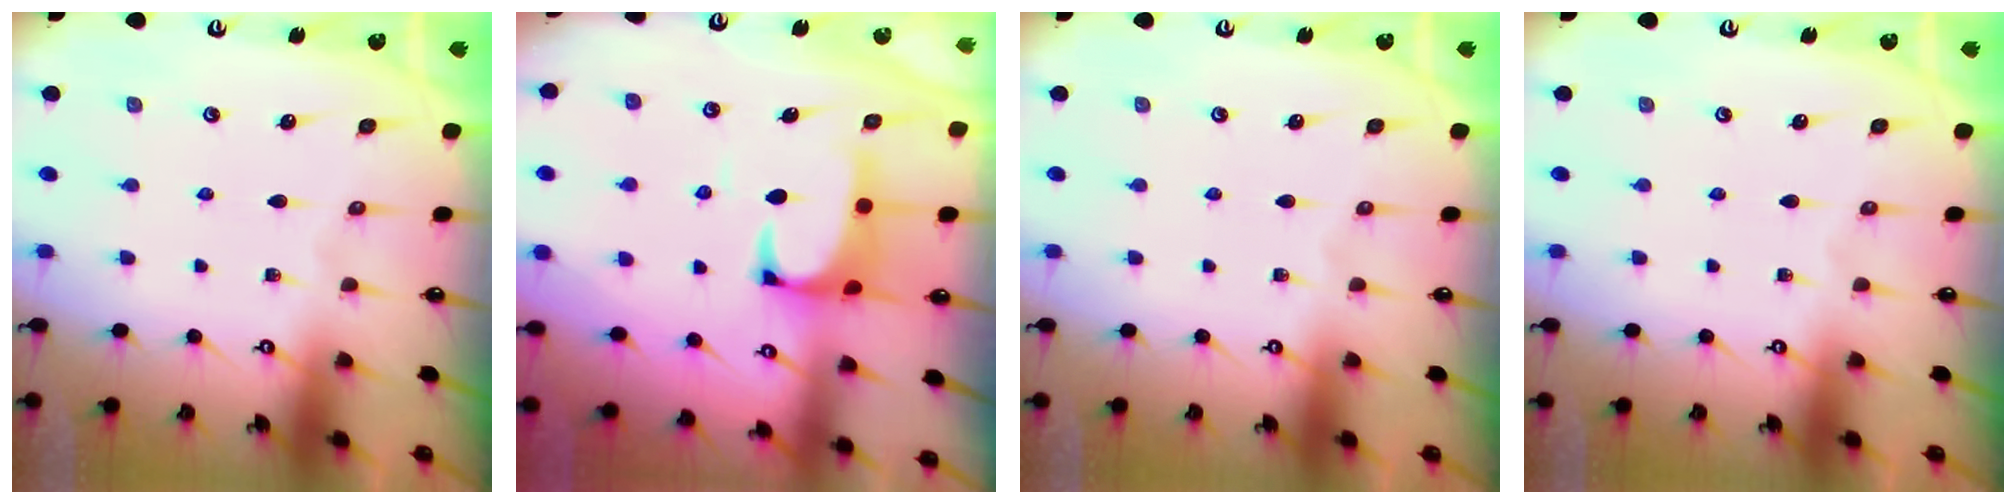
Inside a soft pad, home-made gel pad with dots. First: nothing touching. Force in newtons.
{"total": 2.1, "press": 1.9, "slide": 0.9}
{"total": 0.0}
{"total": 0.0}